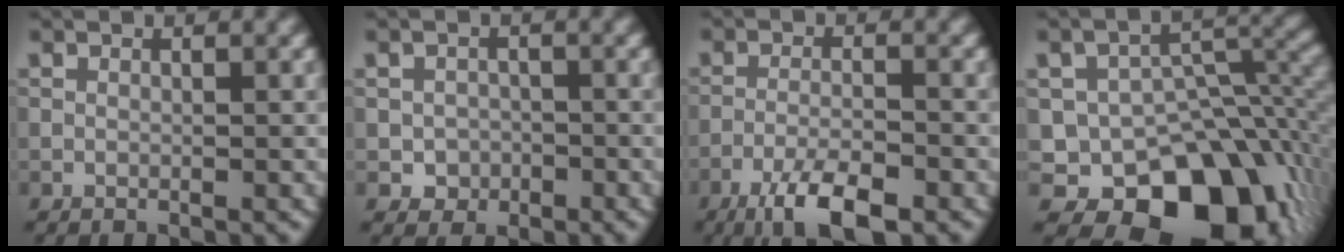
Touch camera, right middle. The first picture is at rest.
{"total": 1.9, "force": [-0.6, 1.7, 0.5], "torque": [0.000, -0.002, -0.014]}
{"total": 5.8, "force": [-3.9, 1.3, 4.0], "torque": [-0.076, -0.004, -0.073]}
{"total": 11.9, "force": [-5.9, 7.7, 6.9], "torque": [-0.084, -0.016, -0.085]}